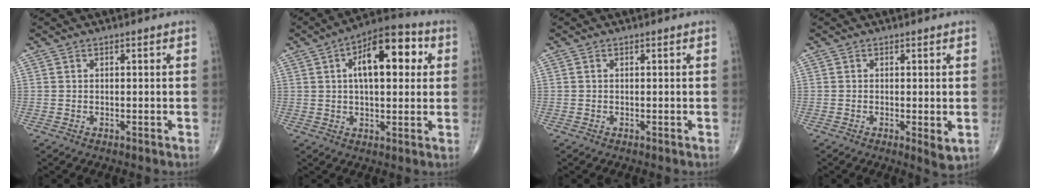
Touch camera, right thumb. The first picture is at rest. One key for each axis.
{"total": 14.9, "fx": 3.8, "fy": 7.0, "fz": 12.6, "tx": -0.167, "ty": 0.018, "tz": 0.053}
{"total": 0.0}
{"total": 2.5, "fx": -0.4, "fy": 0.7, "fz": 2.4, "tx": -0.039, "ty": -0.011, "tz": -0.008}